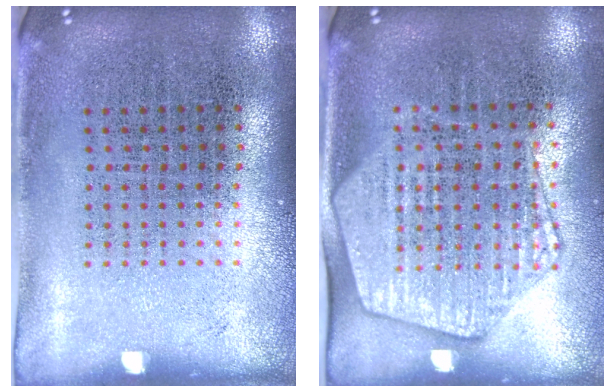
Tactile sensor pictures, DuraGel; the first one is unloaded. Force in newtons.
{"total": 2.1, "press": 1.9, "slide": 0.8}